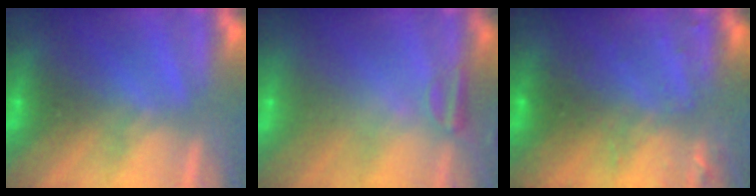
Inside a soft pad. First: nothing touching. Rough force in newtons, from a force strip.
{"total": 2.4}
{"total": 2.9}